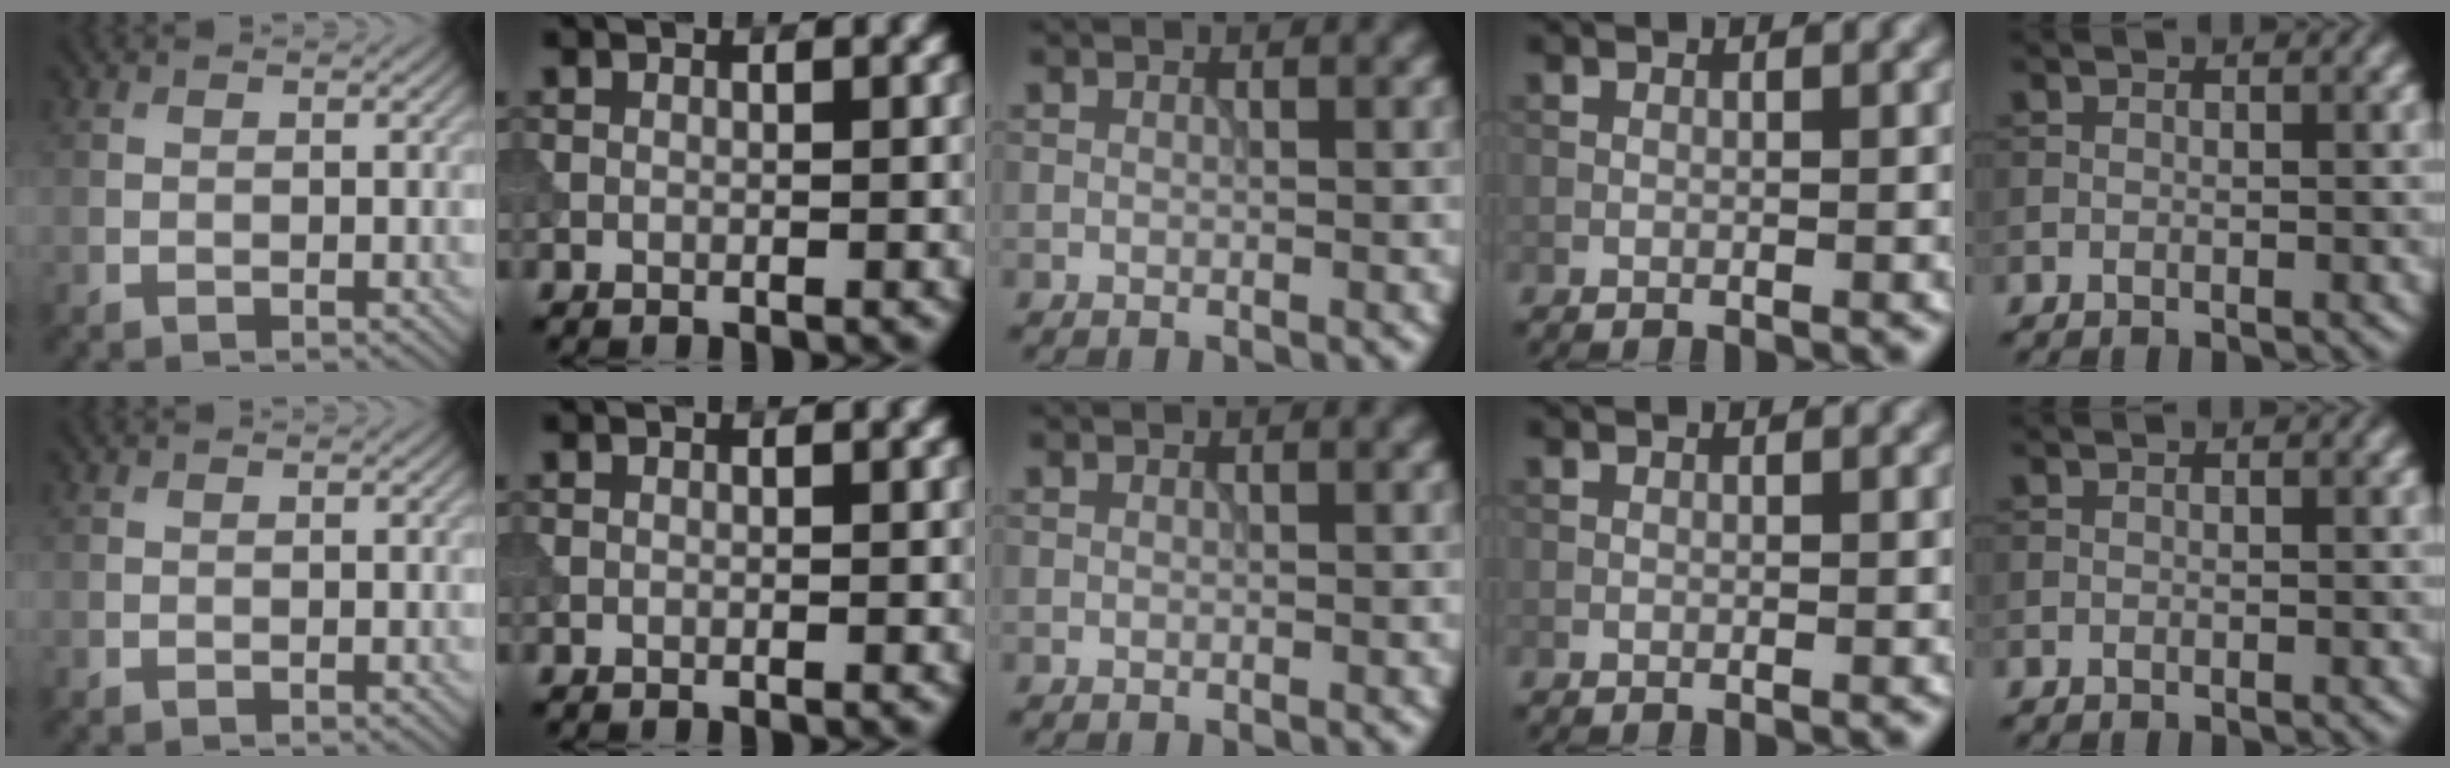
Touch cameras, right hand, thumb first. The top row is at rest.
{}